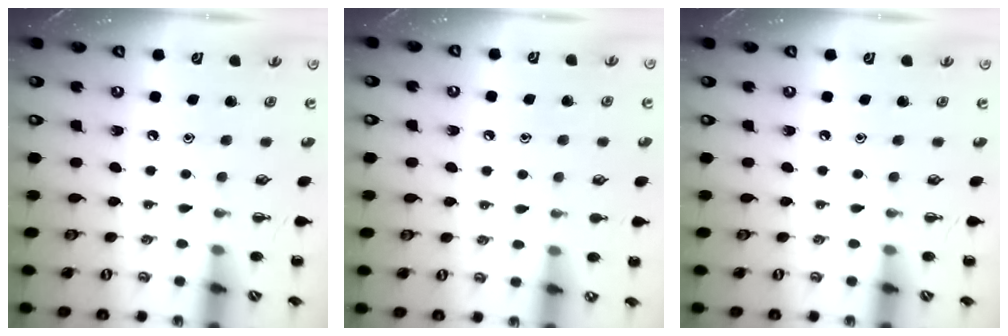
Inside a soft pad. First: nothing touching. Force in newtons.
{"total": 5.0, "press": 4.8, "slide": 1.4}
{"total": 0.0}